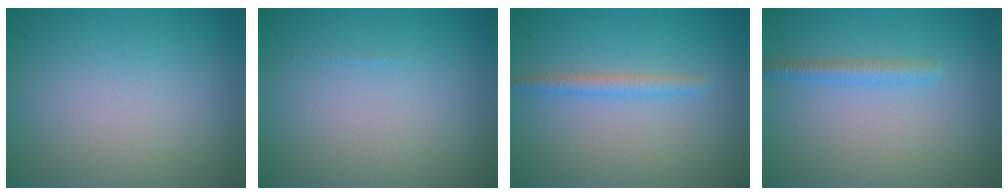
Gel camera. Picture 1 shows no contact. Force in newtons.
{"total": 0.0}
{"total": 1.6, "press": 1.6, "slide": 0.0}
{"total": 1.6, "press": 1.6, "slide": 0.0}